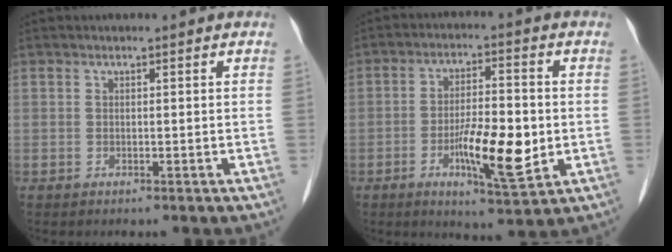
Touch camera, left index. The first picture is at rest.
{"total": 9.9, "force": [-2.2, 2.3, 9.3], "torque": [-0.165, -0.007, -0.035]}